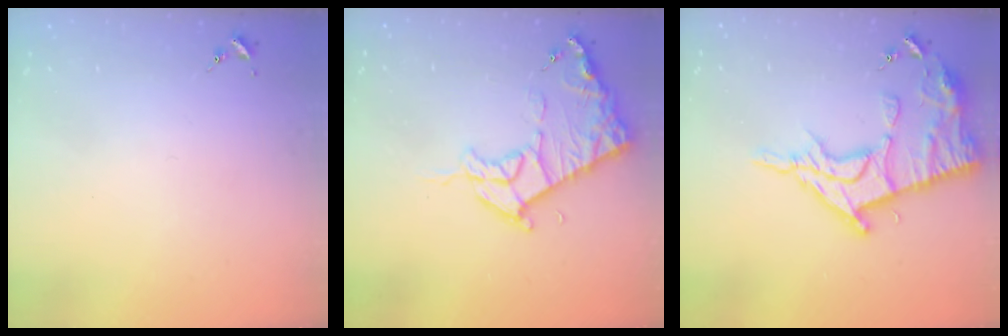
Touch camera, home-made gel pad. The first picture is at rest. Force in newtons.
{"total": 12.0, "press": 12.0, "slide": 1.2}
{"total": 16.7, "press": 16.7, "slide": 1.6}